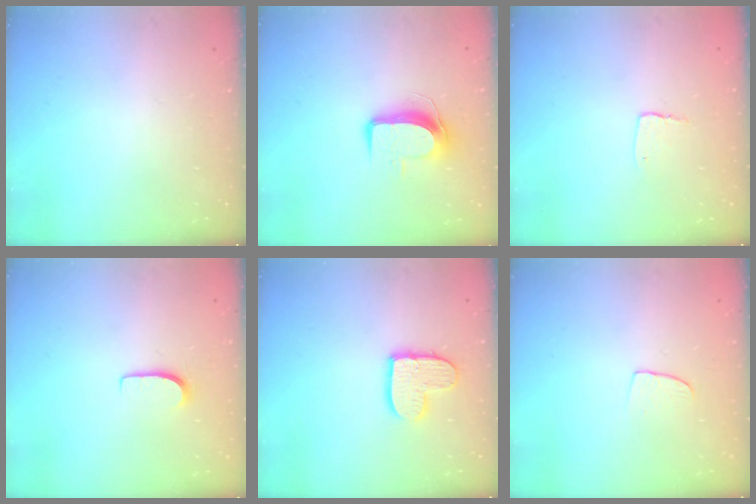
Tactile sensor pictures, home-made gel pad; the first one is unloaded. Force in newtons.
{"total": 10.0, "press": 10.0, "slide": 1.0}
{"total": 3.8, "press": 3.8, "slide": 0.4}
{"total": 5.4, "press": 5.3, "slide": 0.5}
{"total": 10.1, "press": 10.1, "slide": 0.7}
{"total": 5.9, "press": 5.9, "slide": 0.4}